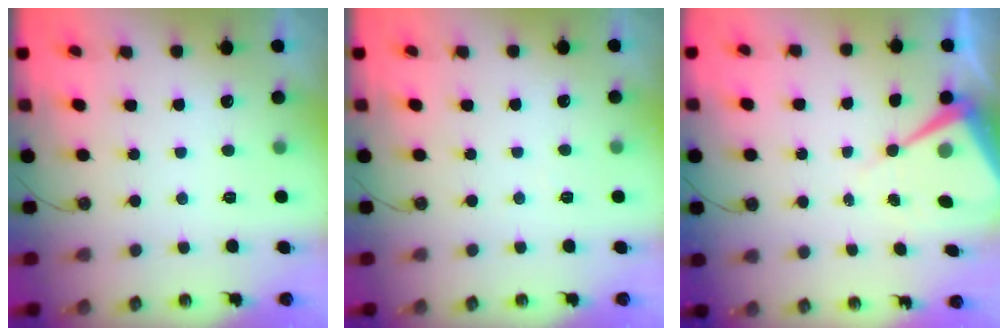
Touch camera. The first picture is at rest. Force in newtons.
{"total": 2.6, "press": 2.6, "slide": 0.5}
{"total": 9.4, "press": 9.4, "slide": 0.7}